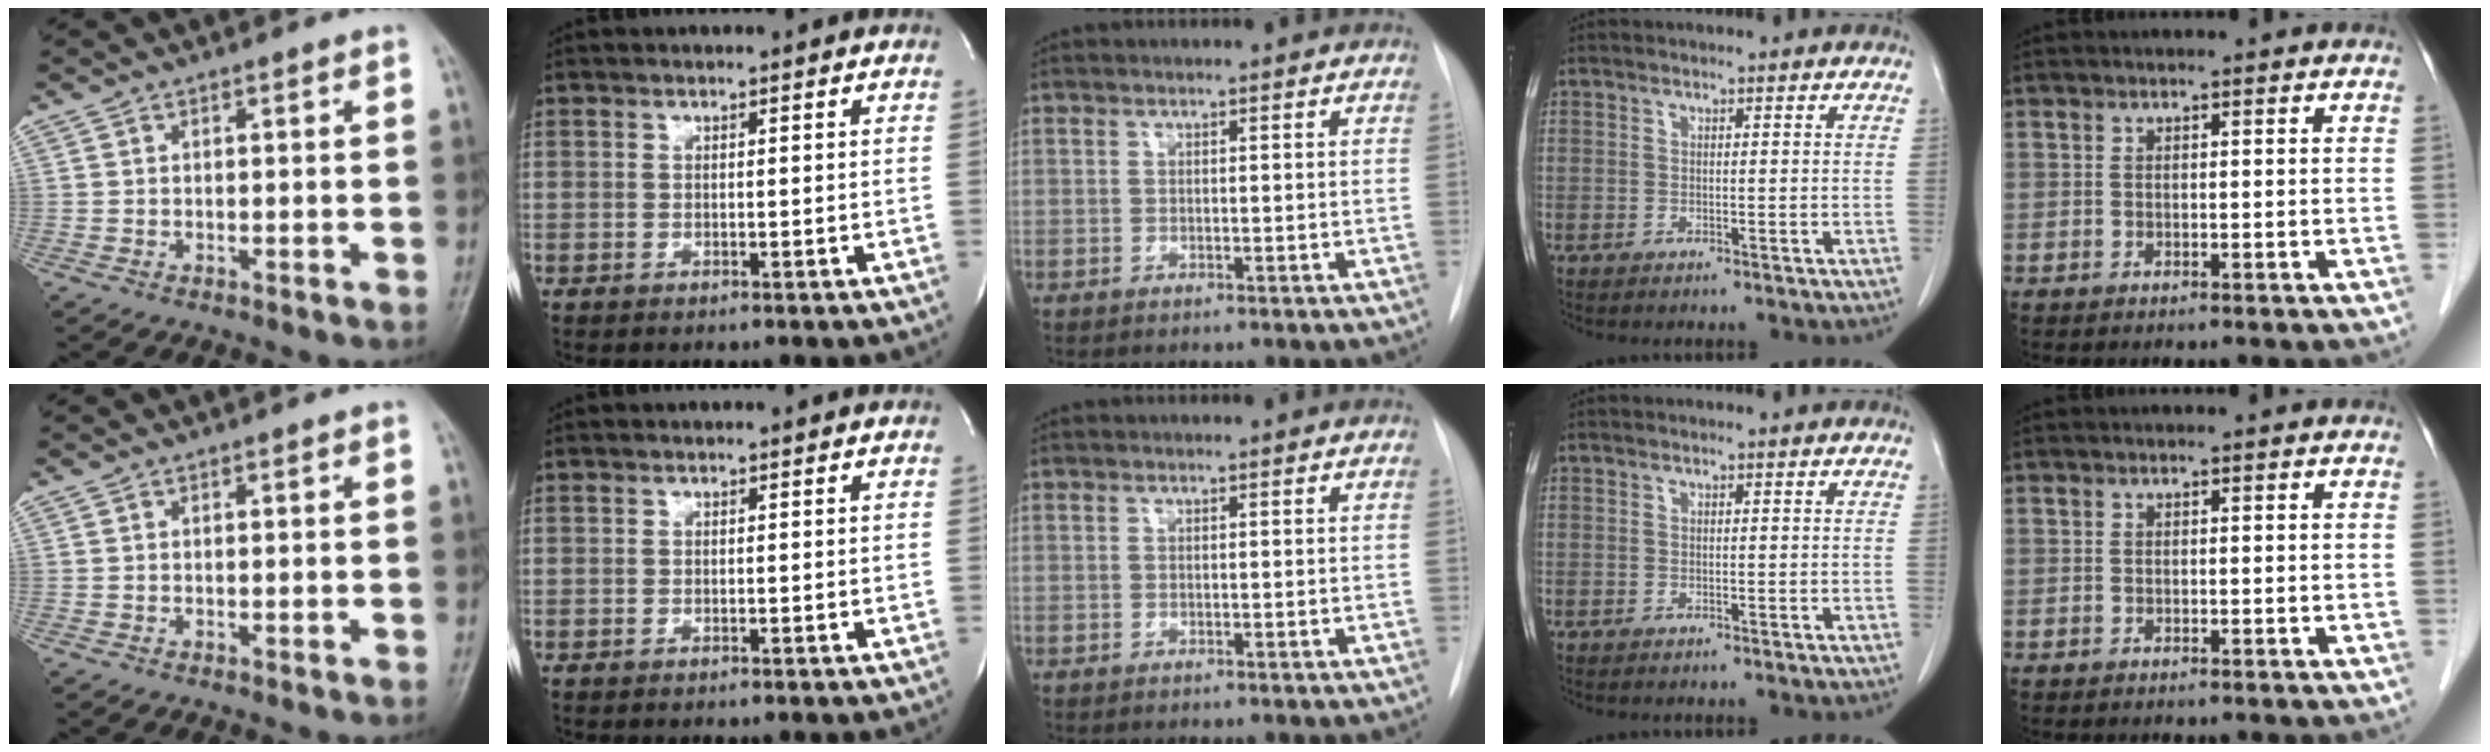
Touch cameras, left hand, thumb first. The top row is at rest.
{}